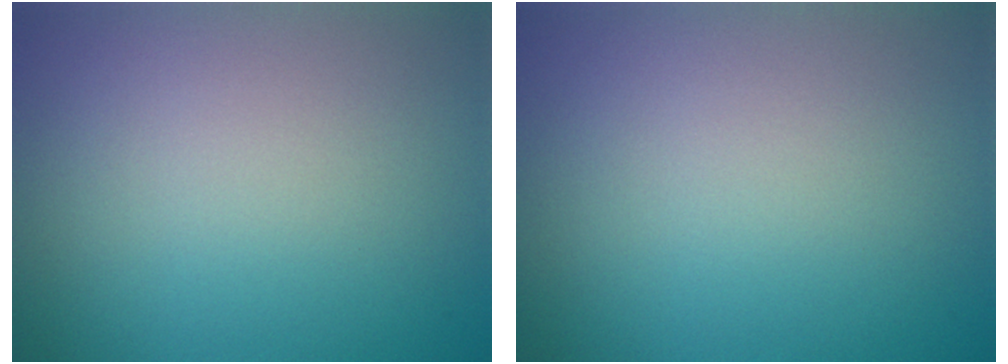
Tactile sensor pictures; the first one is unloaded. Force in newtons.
{"total": 0.0}